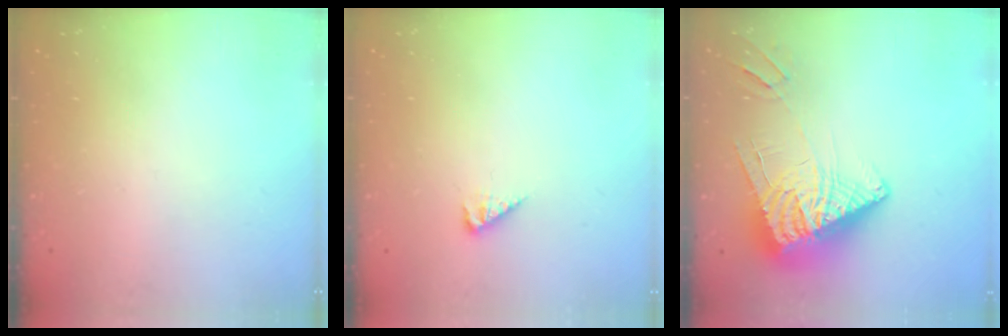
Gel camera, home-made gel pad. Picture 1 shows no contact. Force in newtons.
{"total": 3.8, "press": 3.8, "slide": 0.6}
{"total": 13.6, "press": 13.5, "slide": 1.5}